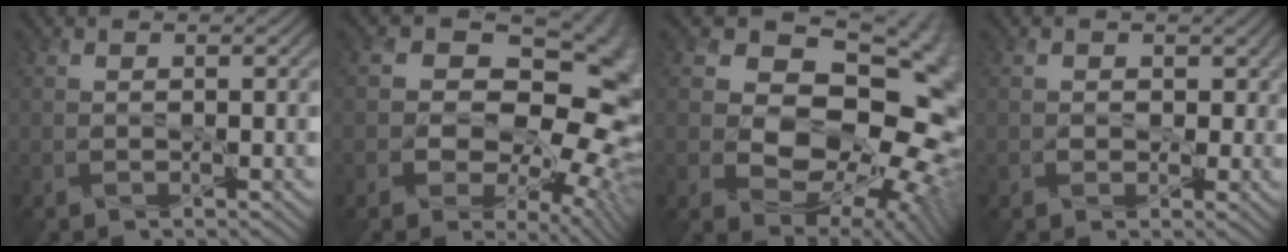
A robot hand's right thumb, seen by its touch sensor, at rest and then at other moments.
{"total": 17.0, "force": [1.3, 11.9, 12.1], "torque": [-0.171, -0.012, 0.038]}
{"total": 18.3, "force": [2.2, 13.7, 11.9], "torque": [-0.184, 0.006, 0.073]}
{"total": 3.9, "force": [0.2, 3.3, 2.0], "torque": [-0.041, 0.000, 0.005]}